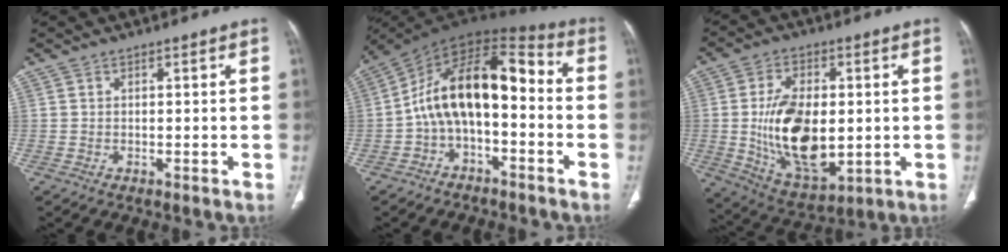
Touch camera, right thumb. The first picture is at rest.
{"total": 15.3, "force": [-2.0, 8.3, 12.7], "torque": [-0.193, 0.077, -0.043]}
{"total": 17.5, "force": [-0.5, 9.8, 14.5], "torque": [-0.243, -0.012, 0.009]}